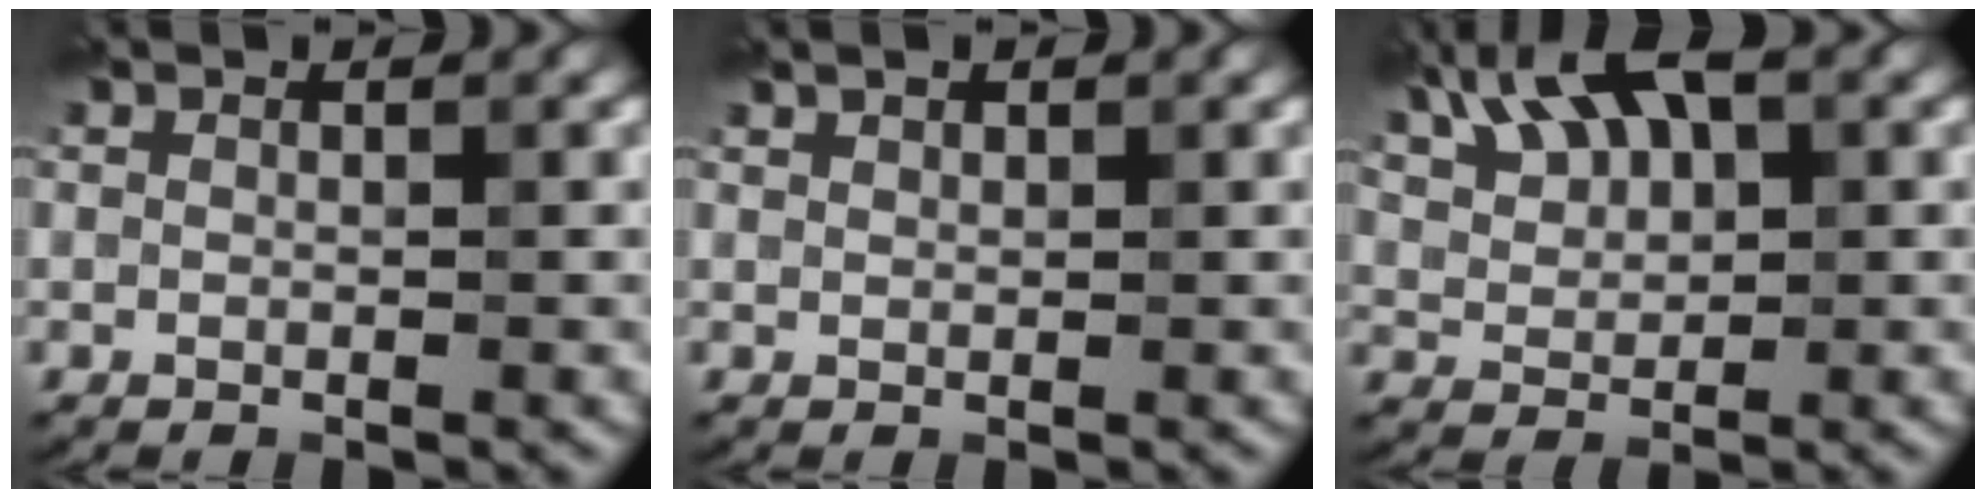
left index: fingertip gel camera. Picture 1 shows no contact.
{"total": 0.9, "force": [0.8, 0.3, 0.4], "torque": [-0.009, 0.002, 0.014]}
{"total": 6.8, "force": [3.6, 3.3, 4.8], "torque": [-0.091, 0.028, 0.053]}